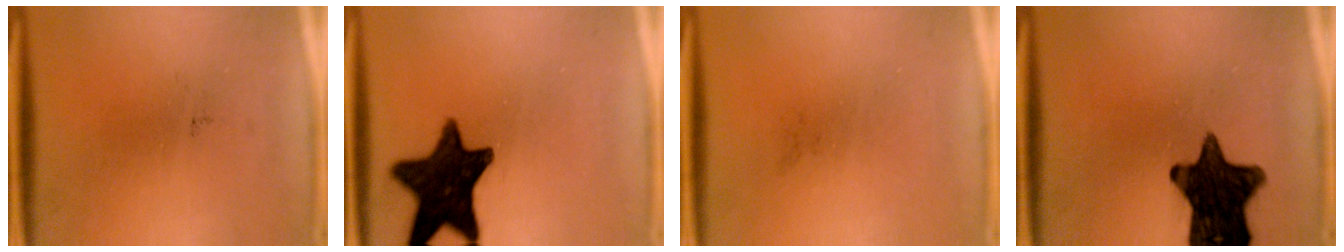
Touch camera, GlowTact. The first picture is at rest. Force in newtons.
{"total": 14.3}
{"total": 0.0}
{"total": 14.3}